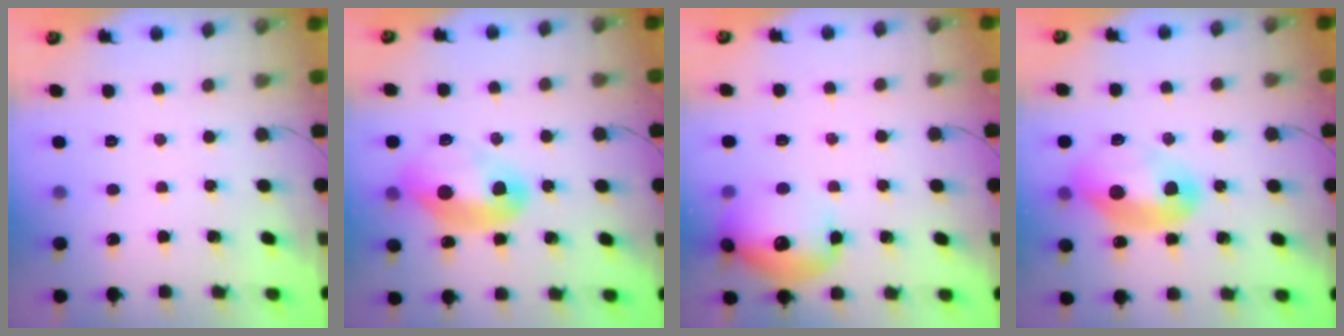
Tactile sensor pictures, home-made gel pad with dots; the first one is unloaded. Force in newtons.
{"total": 17.6, "press": 14.3, "slide": 10.2}
{"total": 15.2, "press": 15.0, "slide": 2.0}
{"total": 16.1, "press": 14.5, "slide": 7.0}